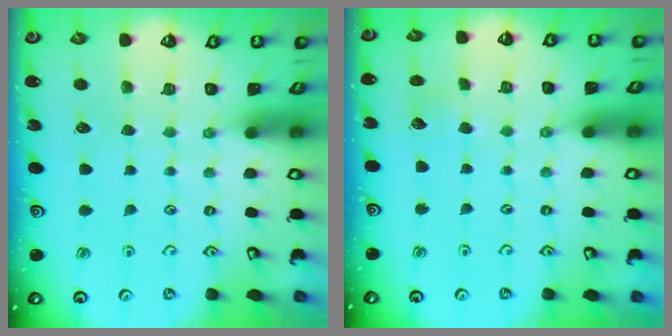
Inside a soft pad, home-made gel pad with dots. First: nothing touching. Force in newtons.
{"total": 2.7, "press": 2.7, "slide": 0.4}